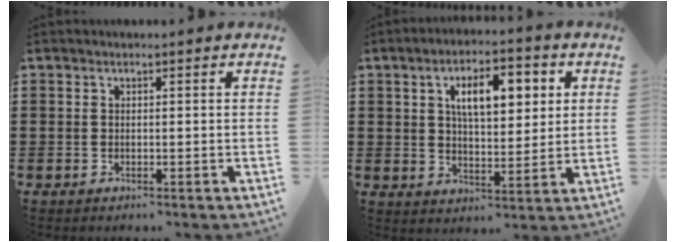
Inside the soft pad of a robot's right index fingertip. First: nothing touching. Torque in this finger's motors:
{"motor_torque": [1.04, 0.25, 0.82, 0.19]}